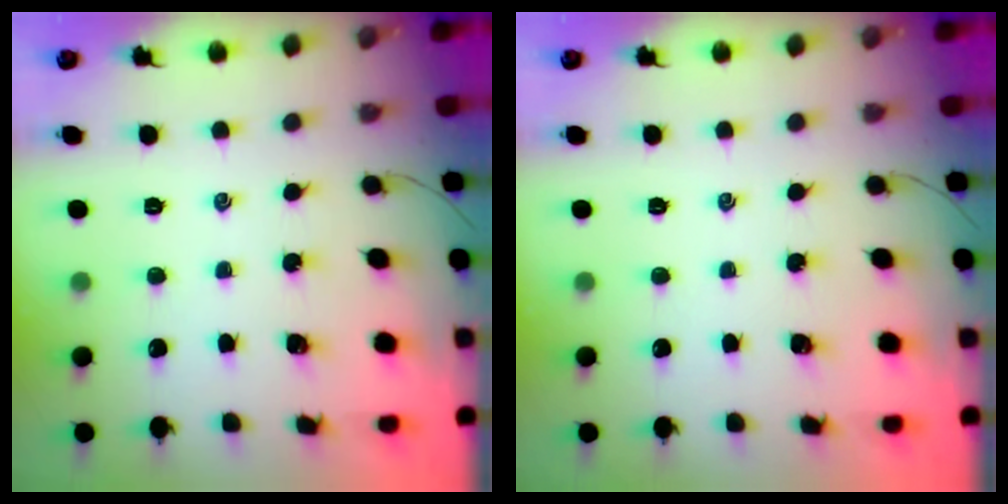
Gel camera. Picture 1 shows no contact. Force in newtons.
{"total": 0.0}